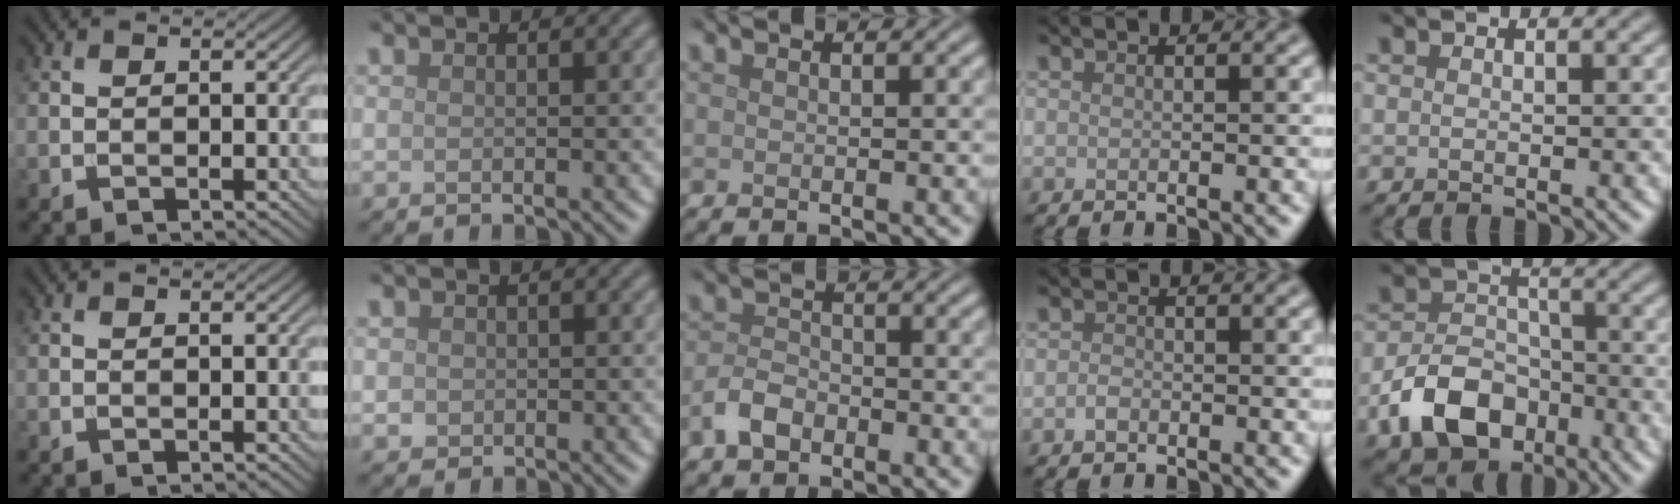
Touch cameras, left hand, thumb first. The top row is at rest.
{"index": {"total": 0.8, "force": [0.1, 0.8, 0.2], "torque": [-0.001, -0.002, 0.000]}, "middle": {"total": 2.6, "force": [-1.5, 1.6, 1.4], "torque": [-0.024, 0.004, -0.036]}, "ring": {"total": 0.8, "force": [-0.4, 0.6, 0.4], "torque": [-0.009, 0.001, -0.011]}, "little": {"total": 7.1, "force": [-3.4, 4.8, 4.0], "torque": [-0.072, -0.005, -0.066]}}